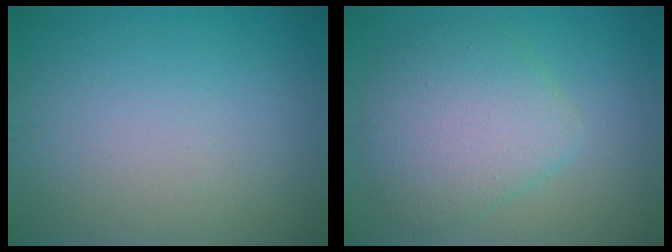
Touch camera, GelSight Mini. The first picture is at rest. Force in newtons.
{"total": 5.4, "press": 5.4, "slide": 0.3}